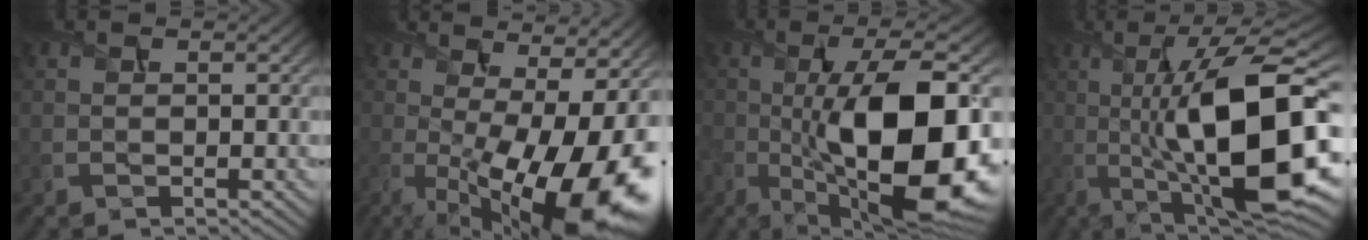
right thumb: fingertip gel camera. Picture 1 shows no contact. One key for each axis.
{"total": 18.6, "fx": -2.3, "fy": 7.0, "fz": 17.1, "tx": -0.228, "ty": -0.038, "tz": -0.014}
{"total": 17.5, "fx": -2.6, "fy": 6.5, "fz": 16.0, "tx": -0.266, "ty": -0.007, "tz": -0.041}
{"total": 18.5, "fx": -1.3, "fy": 5.9, "fz": 17.5, "tx": -0.276, "ty": 0.014, "tz": -0.025}